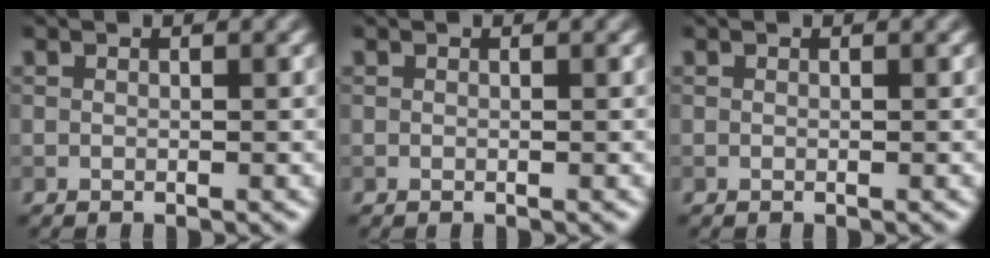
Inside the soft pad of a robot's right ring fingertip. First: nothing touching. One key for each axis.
{"total": 0.0}
{"total": 0.0}